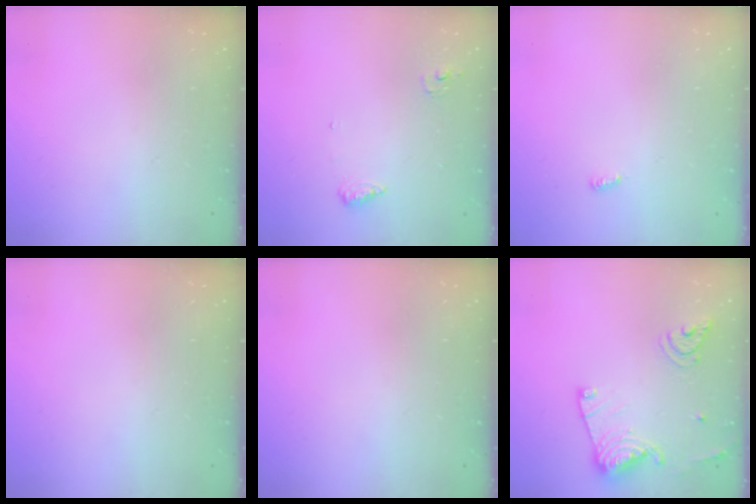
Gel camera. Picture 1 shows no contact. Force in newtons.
{"total": 6.3, "press": 6.1, "slide": 1.6}
{"total": 2.9, "press": 2.9, "slide": 0.3}
{"total": 0.0}
{"total": 0.0}
{"total": 15.7, "press": 15.6, "slide": 1.6}